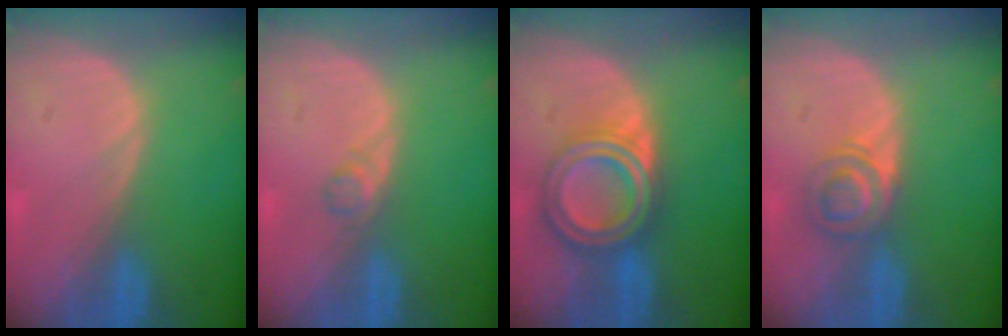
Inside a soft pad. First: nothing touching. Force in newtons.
{"total": 1.4, "press": 1.4, "slide": 0.1}
{"total": 7.7, "press": 7.6, "slide": 0.5}
{"total": 4.4, "press": 4.3, "slide": 0.9}